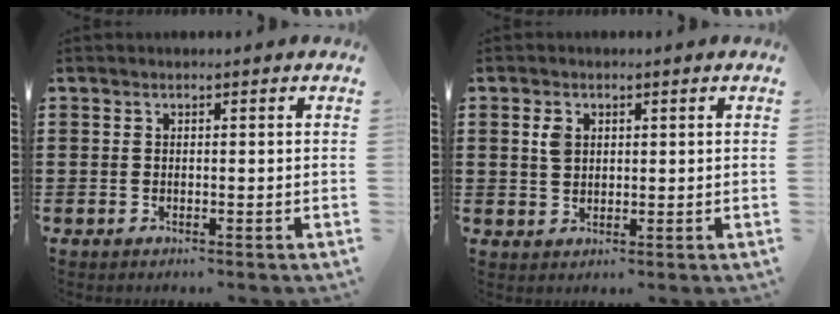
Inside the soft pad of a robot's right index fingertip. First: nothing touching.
{"total": 2.4, "force": [0.8, 1.7, 1.6], "torque": [-0.037, 0.006, 0.014]}